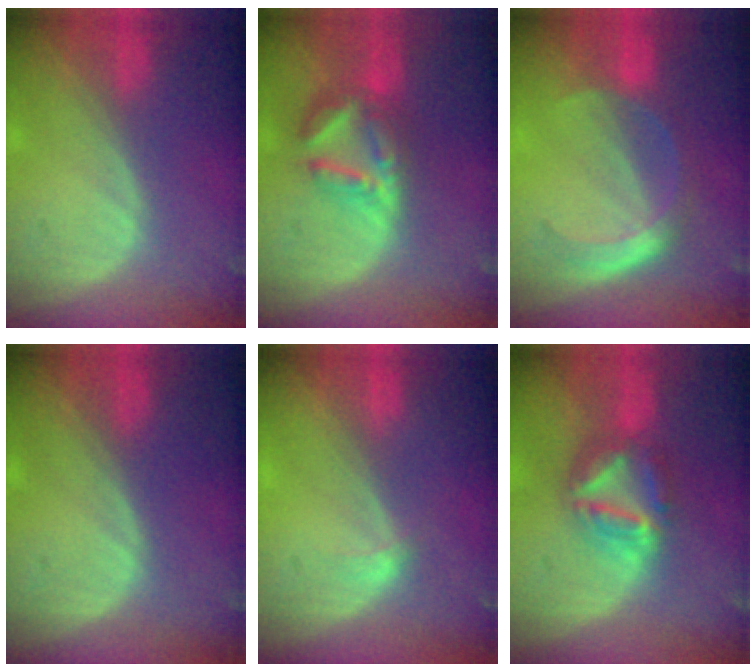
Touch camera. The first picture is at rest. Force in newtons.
{"total": 7.2, "press": 6.2, "slide": 3.5}
{"total": 5.8, "press": 5.0, "slide": 2.8}
{"total": 0.0}
{"total": 1.0, "press": 1.0, "slide": 0.1}
{"total": 7.4, "press": 6.5, "slide": 3.6}